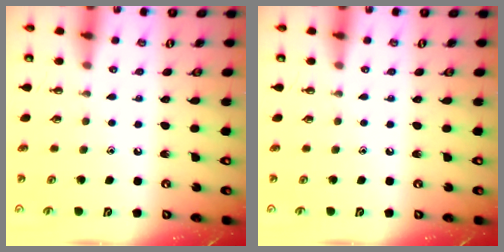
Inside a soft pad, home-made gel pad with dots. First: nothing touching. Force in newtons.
{"total": 0.0}